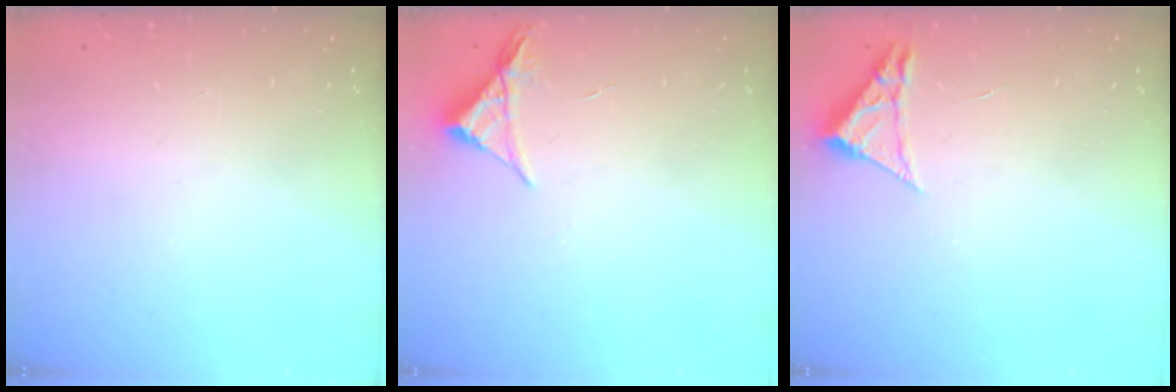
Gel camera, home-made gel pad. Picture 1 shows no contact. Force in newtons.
{"total": 3.4, "press": 3.4, "slide": 0.6}
{"total": 2.3, "press": 2.3, "slide": 0.4}